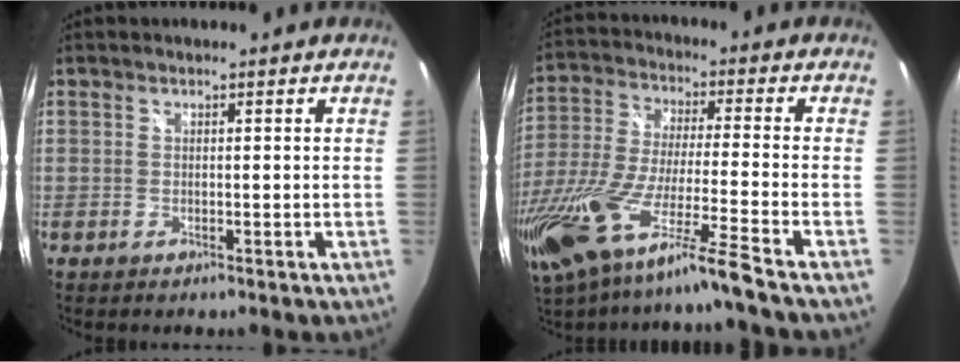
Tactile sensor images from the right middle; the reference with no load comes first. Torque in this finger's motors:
{"motor_torque": [1.41, -0.73, 0.89, 0.21]}